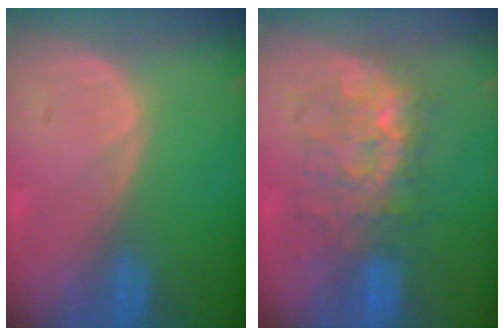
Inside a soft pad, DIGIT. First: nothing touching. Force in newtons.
{"total": 8.5, "press": 8.5, "slide": 0.3}